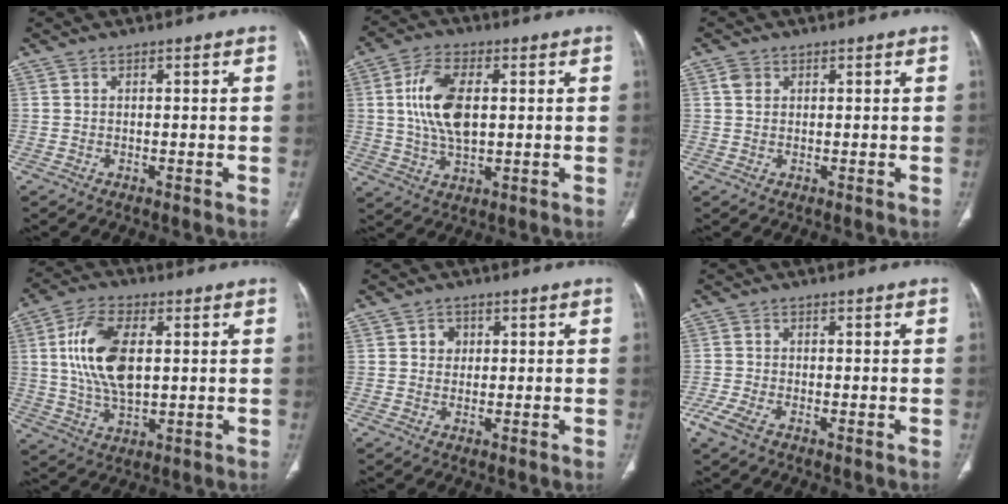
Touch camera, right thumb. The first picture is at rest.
{"total": 11.9, "force": [1.7, 6.3, 10.0], "torque": [-0.194, 0.001, 0.034]}
{"total": 2.0, "force": [0.8, 1.5, 1.0], "torque": [-0.016, 0.002, 0.015]}
{"total": 14.2, "force": [2.3, 7.5, 11.8], "torque": [-0.228, -0.001, 0.047]}
{"total": 2.4, "force": [0.7, 2.2, 0.9], "torque": [0.001, 0.000, 0.008]}
{"total": 3.8, "force": [-2.0, 1.4, 2.8], "torque": [-0.081, -0.001, -0.045]}